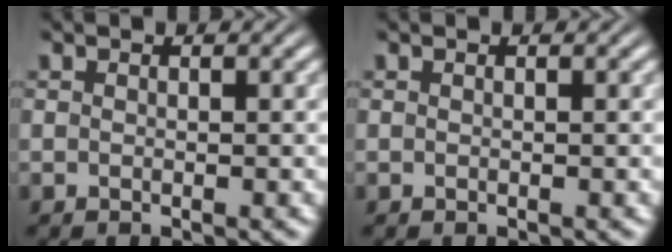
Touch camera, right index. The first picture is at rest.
{"total": 0.0}